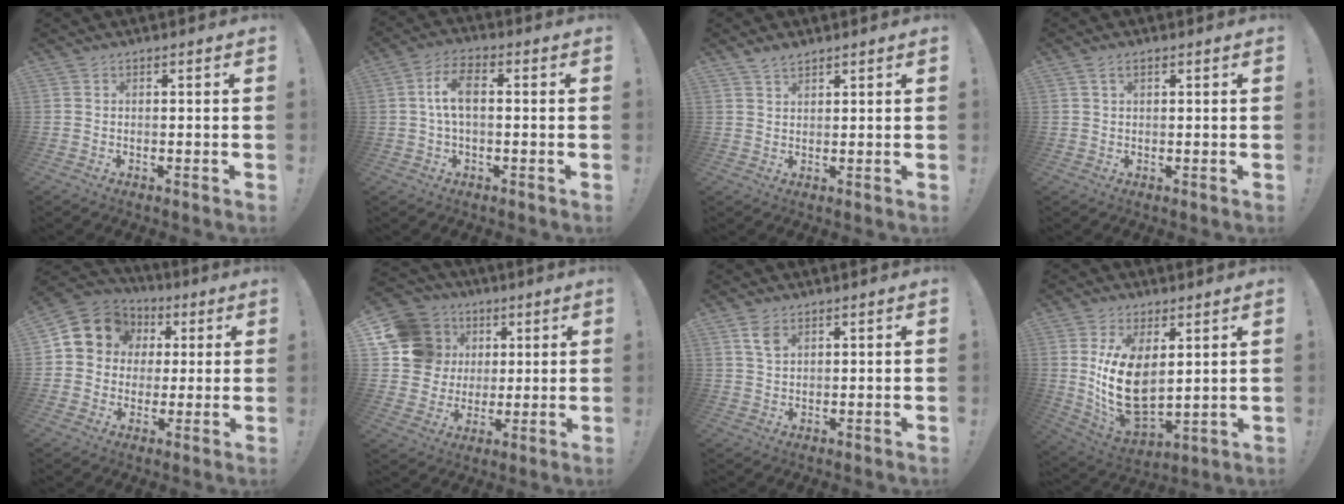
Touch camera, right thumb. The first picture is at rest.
{"total": 7.5, "force": [0.6, 3.5, 6.6], "torque": [-0.131, 0.008, 0.012]}
{"total": 3.1, "force": [2.6, 1.3, 1.1], "torque": [-0.021, -0.015, 0.048]}
{"total": 2.4, "force": [1.2, 1.1, 1.8], "torque": [-0.030, 0.001, 0.020]}
{"total": 10.7, "force": [3.3, 9.6, 3.3], "torque": [-0.053, -0.010, 0.069]}
{"total": 17.0, "force": [4.6, 15.1, 6.2], "torque": [-0.089, -0.007, 0.116]}
{"total": 4.2, "force": [2.2, 2.2, 2.8], "torque": [-0.046, -0.008, 0.040]}
{"total": 15.7, "force": [3.9, 8.9, 12.3], "torque": [-0.232, -0.047, 0.073]}